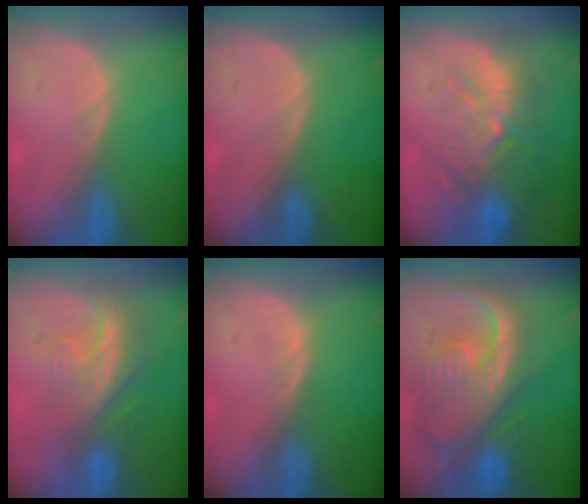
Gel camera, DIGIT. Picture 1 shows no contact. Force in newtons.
{"total": 0.0}
{"total": 11.0, "press": 9.6, "slide": 5.3}
{"total": 8.2, "press": 7.2, "slide": 4.0}
{"total": 0.7, "press": 0.6, "slide": 0.3}
{"total": 12.6, "press": 10.8, "slide": 6.5}